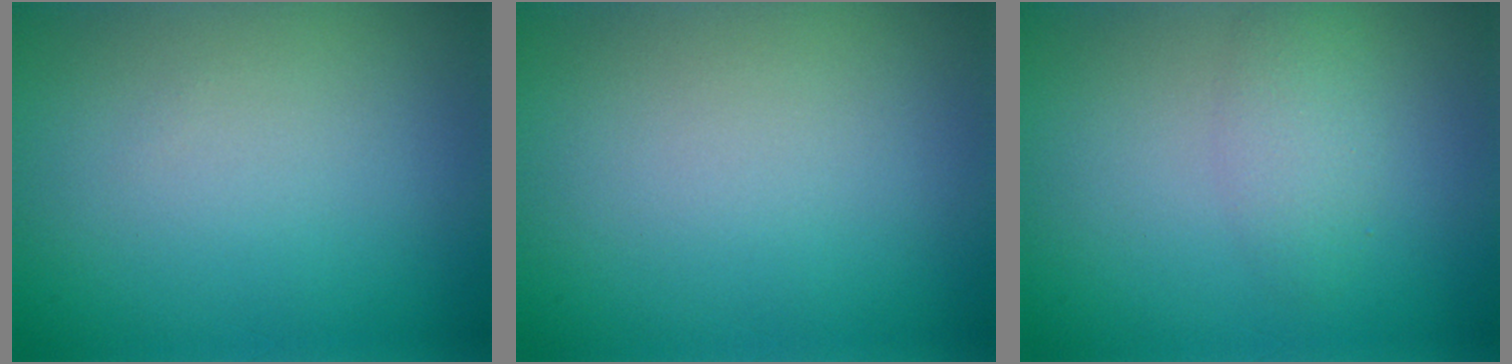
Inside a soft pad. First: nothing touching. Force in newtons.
{"total": 0.0}
{"total": 2.1, "press": 2.1, "slide": 0.0}